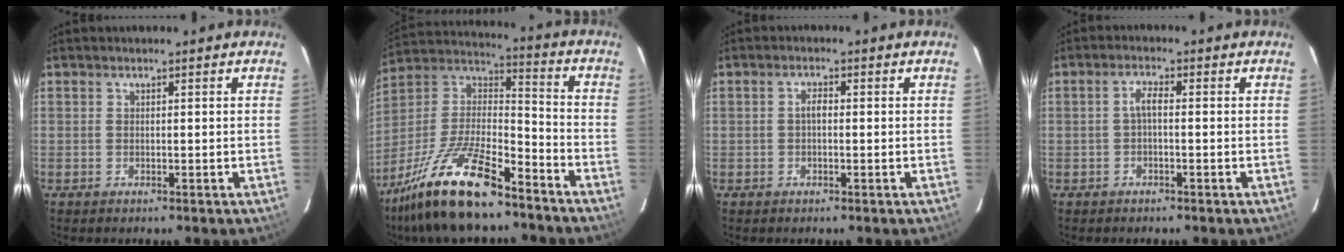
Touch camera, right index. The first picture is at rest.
{"total": 21.1, "force": [-14.8, 6.1, 13.7], "torque": [-0.282, -0.010, -0.264]}
{"total": 1.5, "force": [-0.2, 0.7, 1.3], "torque": [-0.024, 0.008, -0.006]}
{"total": 2.1, "force": [-0.5, 0.5, 2.0], "torque": [-0.041, 0.008, -0.009]}